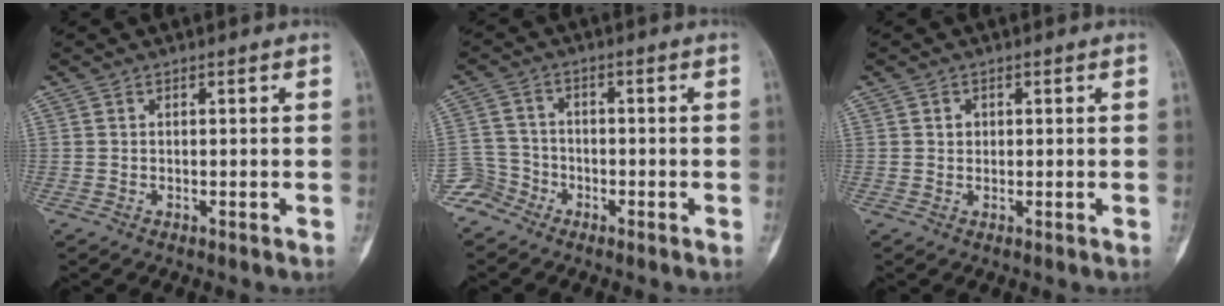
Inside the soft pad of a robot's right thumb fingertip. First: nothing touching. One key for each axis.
{"total": 5.0, "fx": -3.6, "fy": 3.4, "fz": -0.4, "tx": 0.031, "ty": 0.025, "tz": -0.083}
{"total": 1.2, "fx": 0.3, "fy": 1.0, "fz": 0.4, "tx": 0.001, "ty": 0.003, "tz": 0.003}